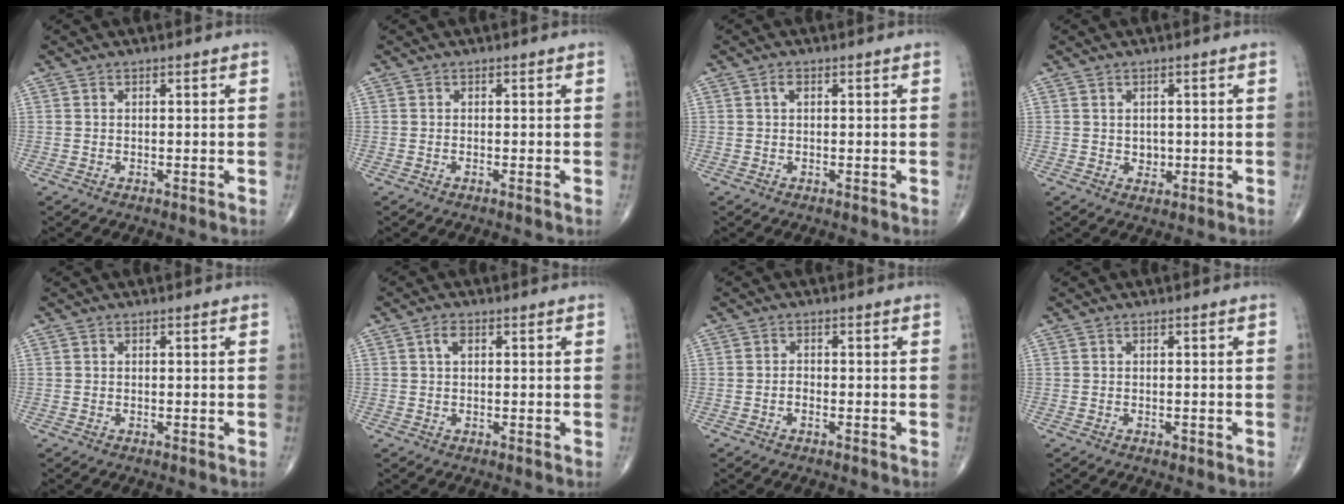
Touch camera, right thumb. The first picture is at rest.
{"total": 0.0}
{"total": 1.1, "force": [0.3, 0.7, 0.8], "torque": [-0.010, 0.002, 0.003]}
{"total": 1.9, "force": [0.2, 1.6, 1.0], "torque": [-0.003, 0.000, 0.007]}
{"total": 0.0}
{"total": 1.9, "force": [0.6, 1.2, 1.4], "torque": [-0.023, 0.005, 0.009]}
{"total": 1.2, "force": [-0.6, 0.6, 0.8], "torque": [-0.014, 0.006, -0.012]}
{"total": 0.6, "force": [-0.3, 0.3, 0.4], "torque": [-0.001, 0.000, -0.006]}